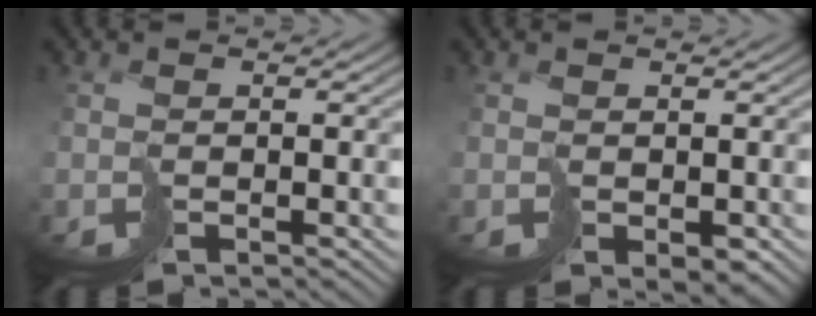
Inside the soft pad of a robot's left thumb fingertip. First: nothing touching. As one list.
[{"total": 2.0, "force": [0.1, 1.4, 1.4], "torque": [-0.029, -0.004, 0.006]}]